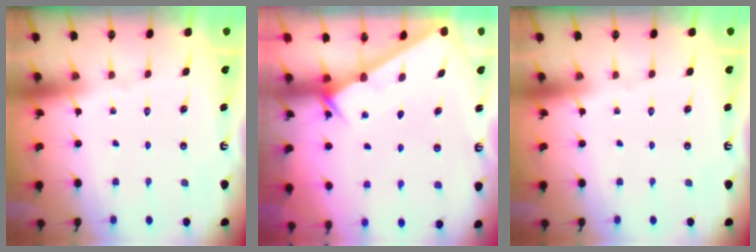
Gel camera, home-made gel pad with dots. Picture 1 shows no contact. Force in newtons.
{"total": 2.1, "press": 2.1, "slide": 0.1}
{"total": 0.0}